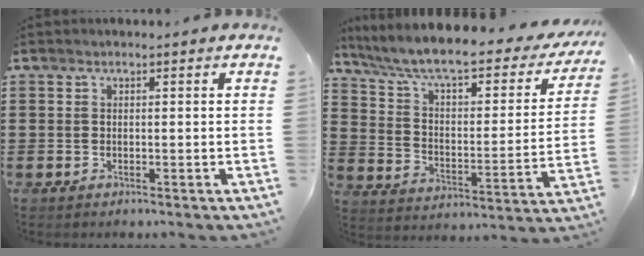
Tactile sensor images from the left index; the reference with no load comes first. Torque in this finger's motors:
{"motor_torque": [1.26, -0.88, 1.05, 0.21]}